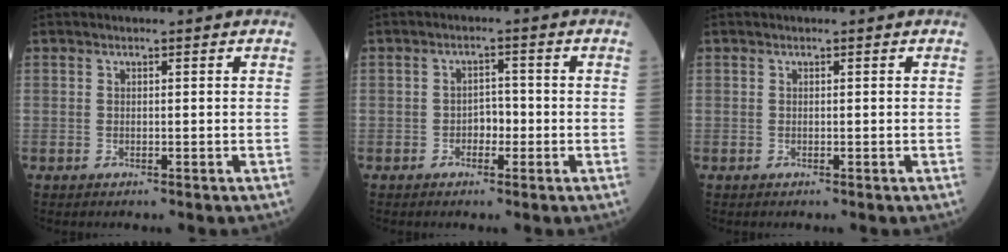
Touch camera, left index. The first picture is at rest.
{"total": 2.5, "force": [-1.0, 1.5, 1.7], "torque": [-0.019, 0.005, -0.020]}
{"total": 0.0}